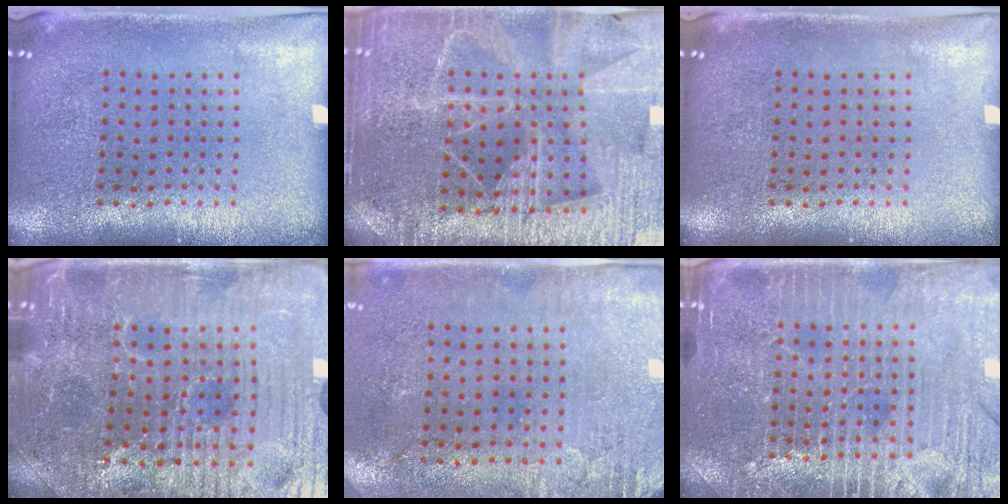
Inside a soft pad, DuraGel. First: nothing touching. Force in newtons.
{"total": 5.1, "press": 4.6, "slide": 2.3}
{"total": 0.0}
{"total": 5.2, "press": 5.0, "slide": 1.4}
{"total": 2.7, "press": 2.3, "slide": 1.5}
{"total": 4.0, "press": 4.0, "slide": 0.5}